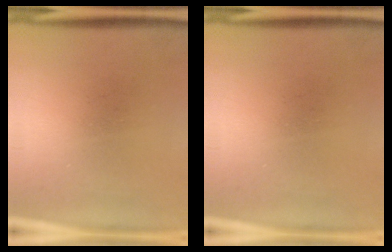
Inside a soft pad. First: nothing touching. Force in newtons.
{"total": 0.0}